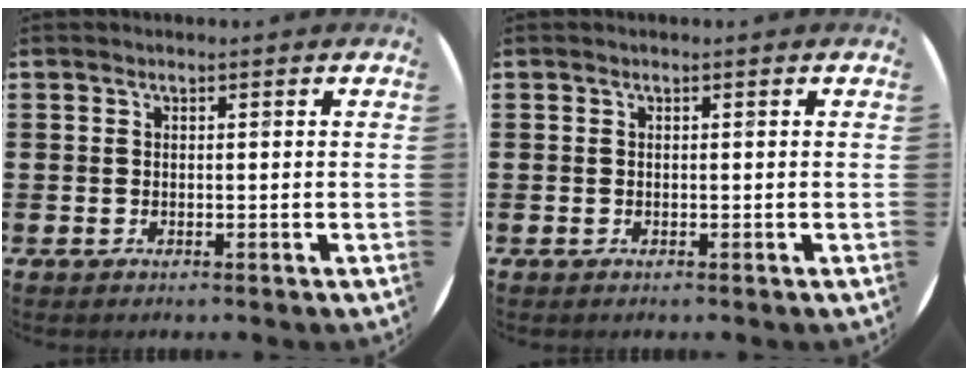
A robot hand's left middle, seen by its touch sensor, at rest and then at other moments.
{"total": 0.0}